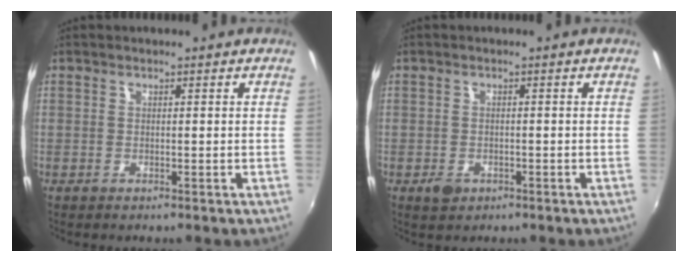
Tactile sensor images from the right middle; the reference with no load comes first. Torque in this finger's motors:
{"motor_torque": [0.47, -0.34, 0.00, 0.02]}